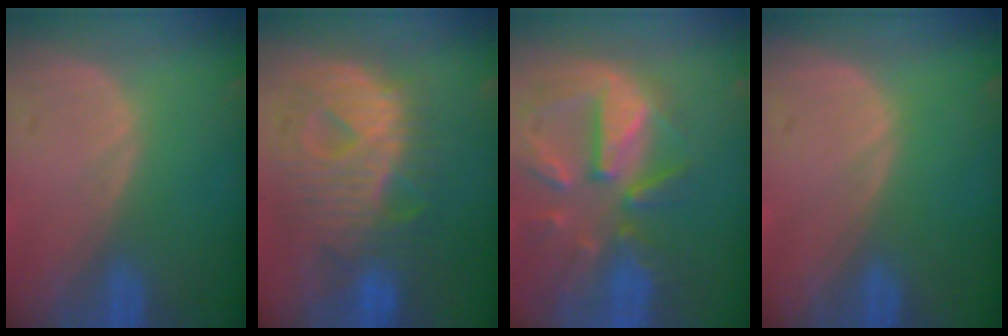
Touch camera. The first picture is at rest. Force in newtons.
{"total": 10.8, "press": 10.7, "slide": 0.9}
{"total": 11.0, "press": 9.7, "slide": 5.3}
{"total": 0.0}